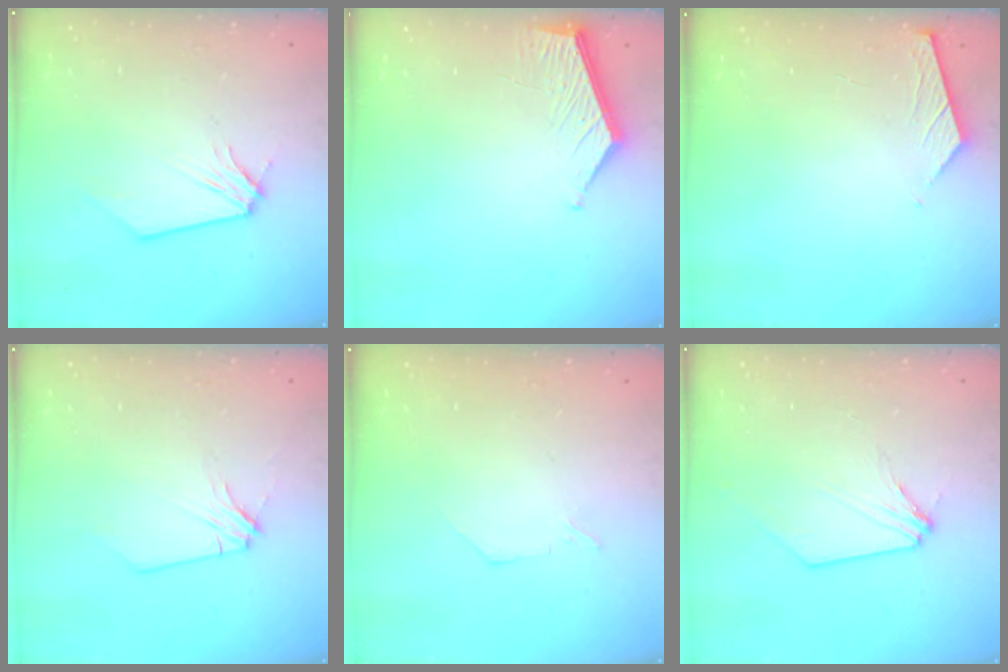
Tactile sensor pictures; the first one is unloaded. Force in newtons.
{"total": 5.9, "press": 5.9, "slide": 0.4}
{"total": 4.4, "press": 4.3, "slide": 0.5}
{"total": 2.2, "press": 2.2, "slide": 0.3}
{"total": 0.0}
{"total": 1.5, "press": 1.4, "slide": 0.3}